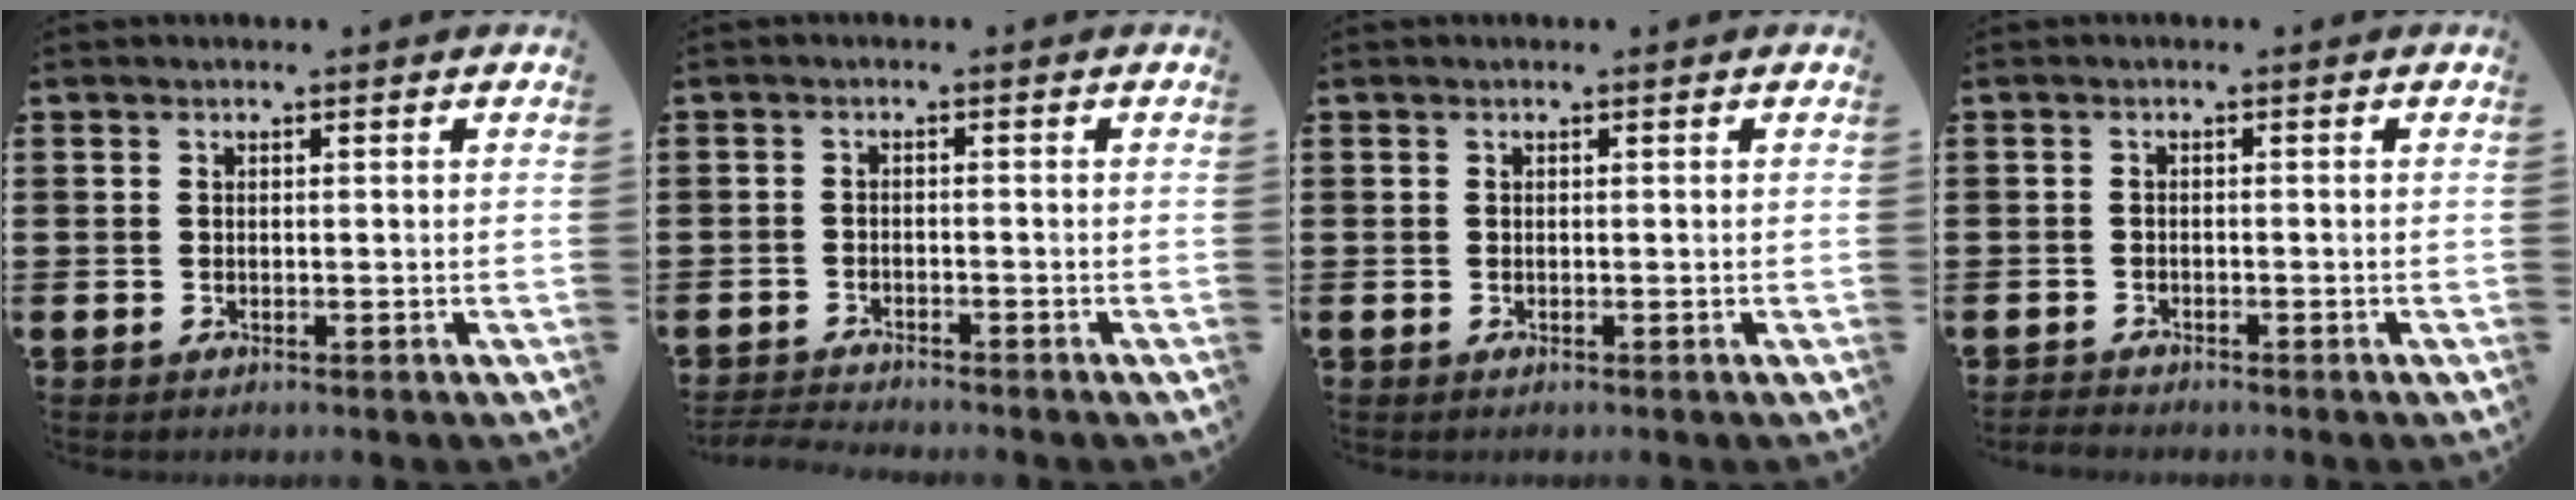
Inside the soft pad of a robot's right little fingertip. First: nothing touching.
{"total": 1.7, "force": [-1.7, -0.1, 0.0], "torque": [-0.004, 0.000, -0.036]}
{"total": 0.0}
{"total": 0.9, "force": [-0.9, 0.1, 0.0], "torque": [-0.002, 0.000, -0.019]}